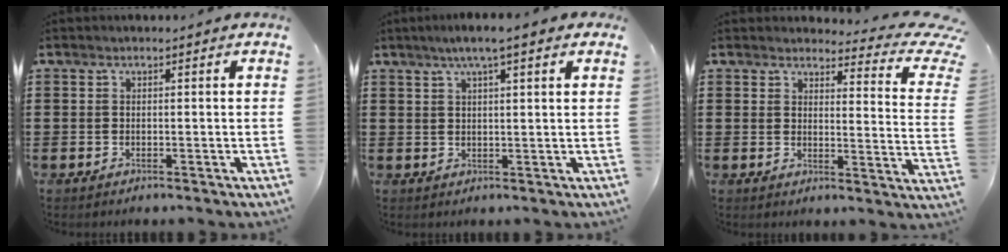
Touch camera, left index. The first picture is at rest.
{"total": 4.2, "force": [2.7, 0.2, 3.2], "torque": [-0.068, 0.006, 0.046]}
{"total": 4.6, "force": [3.7, 0.9, 2.5], "torque": [-0.042, -0.031, 0.058]}